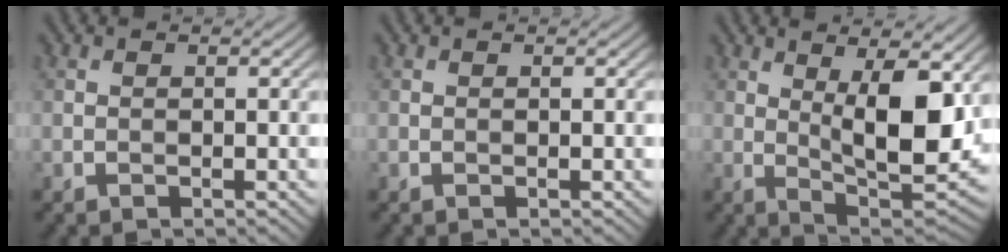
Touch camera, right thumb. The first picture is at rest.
{"total": 0.0}
{"total": 12.2, "force": [2.8, 4.3, 11.1], "torque": [-0.177, -0.009, 0.046]}